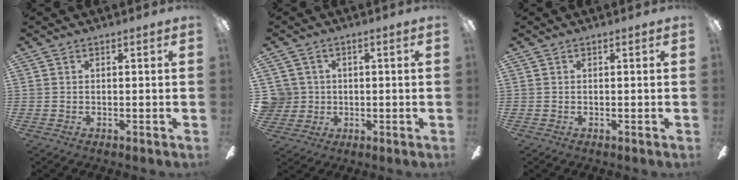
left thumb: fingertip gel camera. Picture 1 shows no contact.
{"total": 6.0, "force": [0.9, 5.9, 0.8], "torque": [-0.044, 0.005, 0.021]}
{"total": 0.0}